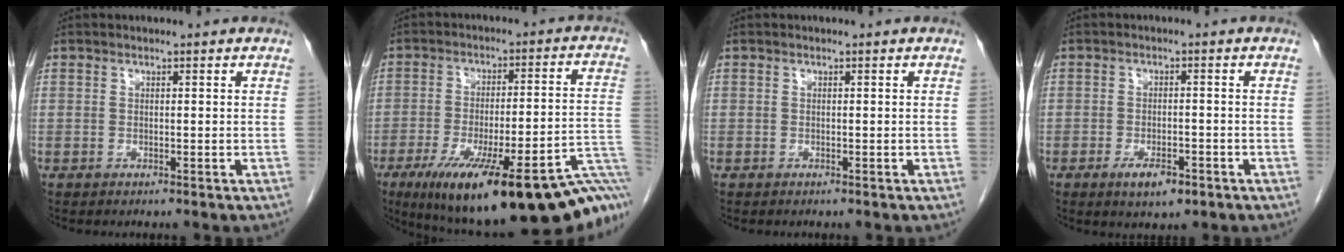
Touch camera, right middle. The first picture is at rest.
{"total": 27.3, "force": [-17.1, 2.9, 21.0], "torque": [-0.225, -0.010, -0.250]}
{"total": 0.0}
{"total": 4.3, "force": [-2.4, 1.5, 3.2], "torque": [-0.058, -0.003, -0.033]}